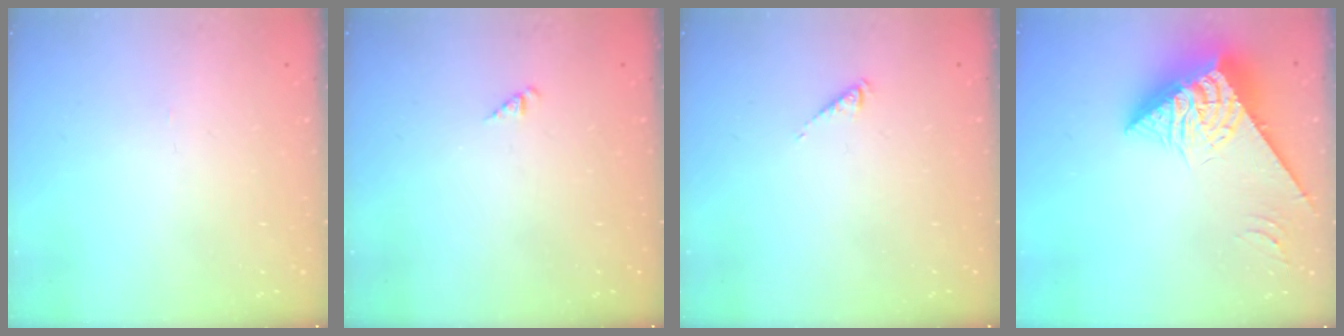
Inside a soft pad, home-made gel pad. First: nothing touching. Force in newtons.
{"total": 0.9, "press": 0.9, "slide": 0.2}
{"total": 0.8, "press": 0.8, "slide": 0.1}
{"total": 7.2, "press": 7.2, "slide": 0.6}